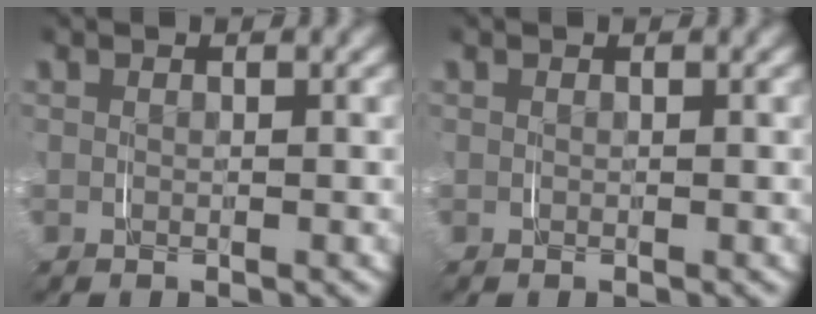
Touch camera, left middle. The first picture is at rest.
{"total": 0.0}